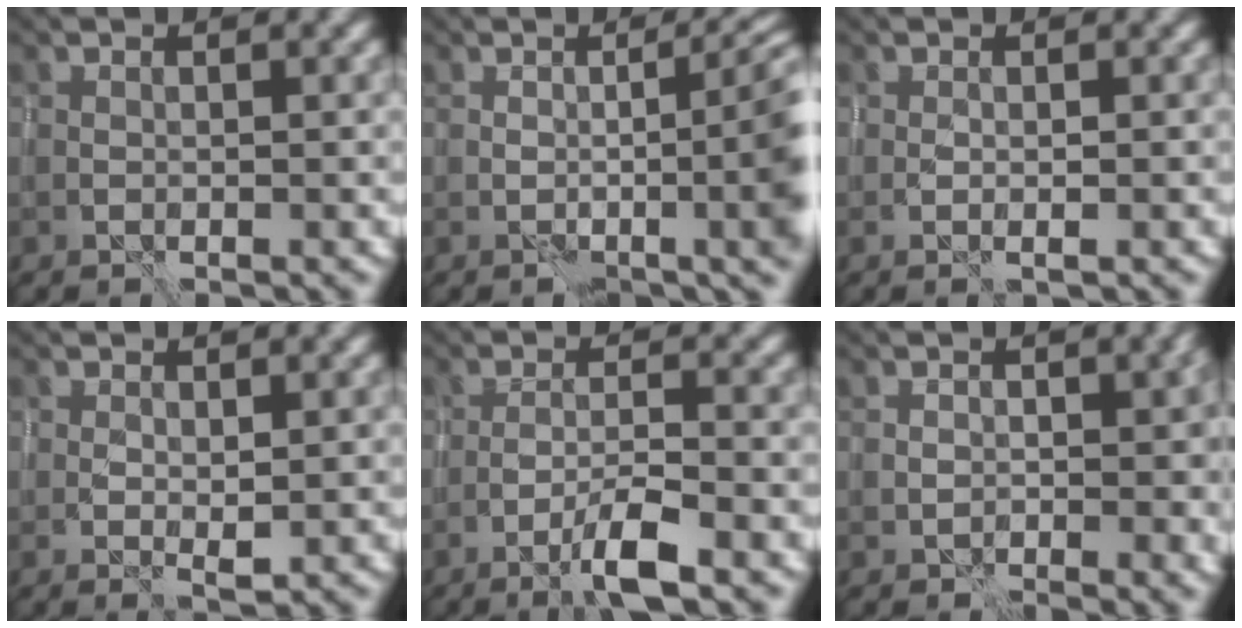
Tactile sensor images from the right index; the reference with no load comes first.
{"total": 7.7, "force": [-0.3, 2.6, 7.2], "torque": [-0.076, 0.002, 0.000]}
{"total": 0.6, "force": [-0.1, 0.2, 0.6], "torque": [-0.012, -0.002, -0.002]}
{"total": 1.2, "force": [0.2, 0.5, 1.1], "torque": [-0.023, -0.005, 0.007]}
{"total": 3.8, "force": [-2.2, 0.3, 3.0], "torque": [-0.056, 0.008, -0.049]}
{"total": 4.4, "force": [-0.7, 2.8, 3.4], "torque": [-0.048, -0.010, -0.008]}